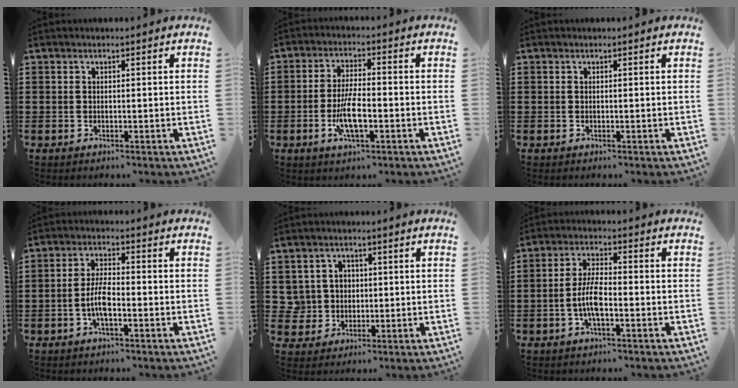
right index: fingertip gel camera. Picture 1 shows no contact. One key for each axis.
{"total": 7.1, "fx": -2.0, "fy": 2.1, "fz": 6.4, "tx": -0.141, "ty": -0.012, "tz": -0.042}
{"total": 0.0}
{"total": 5.0, "fx": -1.5, "fy": 1.4, "fz": 4.6, "tx": -0.107, "ty": -0.004, "tz": -0.036}
{"total": 4.1, "fx": 0.4, "fy": 4.0, "fz": 1.0, "tx": -0.045, "ty": 0.012, "tz": 0.003}
{"total": 5.6, "fx": -1.5, "fy": 1.7, "fz": 5.1, "tx": -0.116, "ty": -0.004, "tz": -0.036}